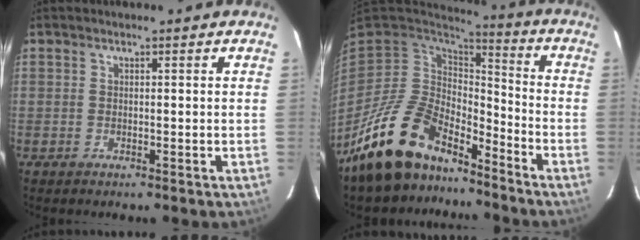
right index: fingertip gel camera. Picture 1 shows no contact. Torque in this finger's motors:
{"motor_torque": [0.81, -0.67, 0.82, 0.21]}